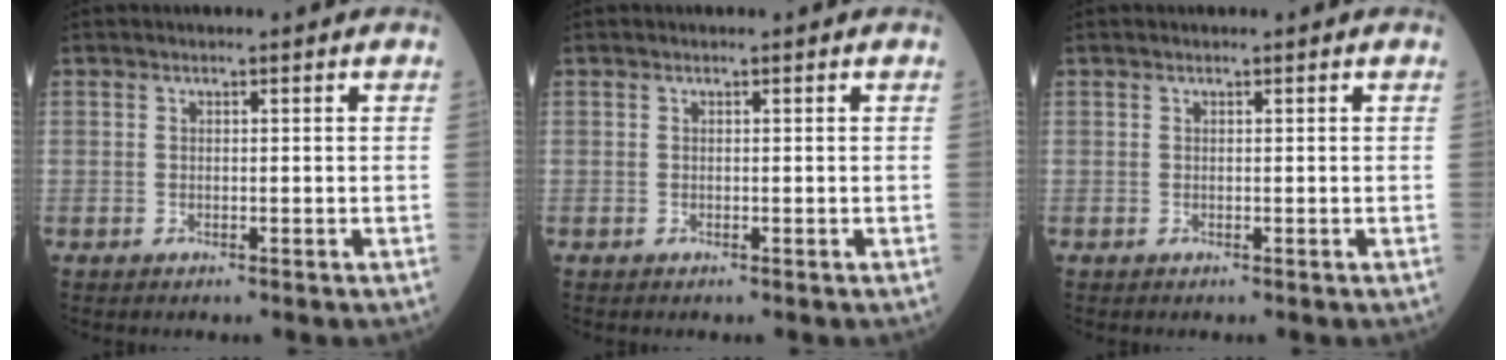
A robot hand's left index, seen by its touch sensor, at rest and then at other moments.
{"total": 0.0}
{"total": 0.0}